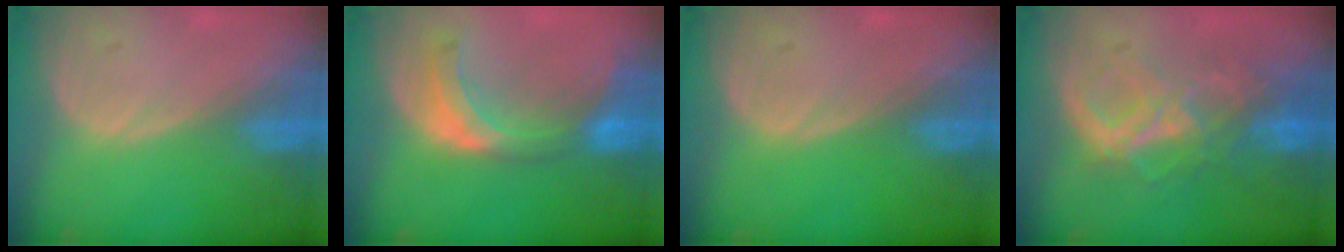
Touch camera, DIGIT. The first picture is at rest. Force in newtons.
{"total": 7.4, "press": 6.7, "slide": 2.9}
{"total": 0.0}
{"total": 8.6, "press": 7.5, "slide": 4.2}